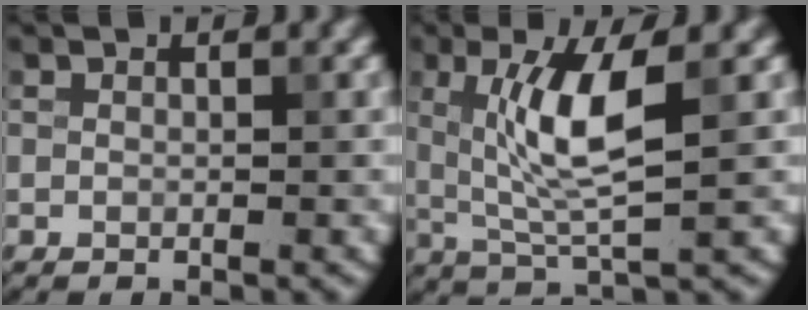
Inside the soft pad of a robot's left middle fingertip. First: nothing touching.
{"total": 6.1, "force": [1.2, 1.3, 5.8], "torque": [-0.121, -0.002, 0.027]}